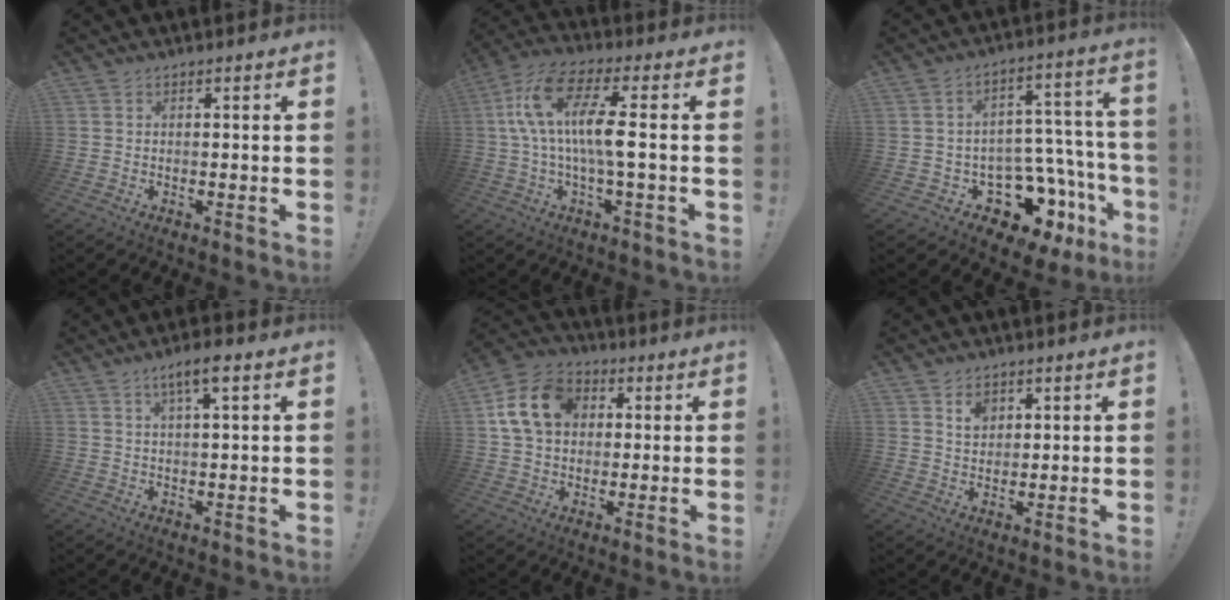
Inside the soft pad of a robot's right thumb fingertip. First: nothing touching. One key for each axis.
{"total": 14.8, "fx": 1.1, "fy": 3.6, "fz": 14.3, "tx": -0.283, "ty": 0.004, "tz": 0.010}
{"total": 14.9, "fx": -9.1, "fy": 8.5, "fz": 8.1, "tx": -0.079, "ty": 0.046, "tz": -0.141}
{"total": 5.3, "fx": 2.5, "fy": 0.7, "fz": 4.6, "tx": -0.085, "ty": -0.001, "tz": 0.038}
{"total": 15.3, "fx": 4.0, "fy": 12.0, "fz": 8.7, "tx": -0.142, "ty": 0.008, "tz": 0.085}
{"total": 4.9, "fx": 2.7, "fy": 3.6, "fz": 1.9, "tx": -0.022, "ty": -0.008, "tz": 0.046}